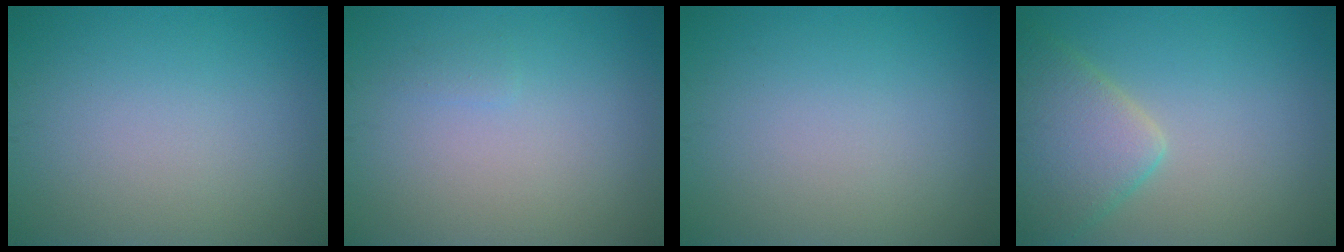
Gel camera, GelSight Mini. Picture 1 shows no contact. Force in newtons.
{"total": 0.6, "press": 0.5, "slide": 0.1}
{"total": 0.0}
{"total": 5.0, "press": 5.0, "slide": 0.5}